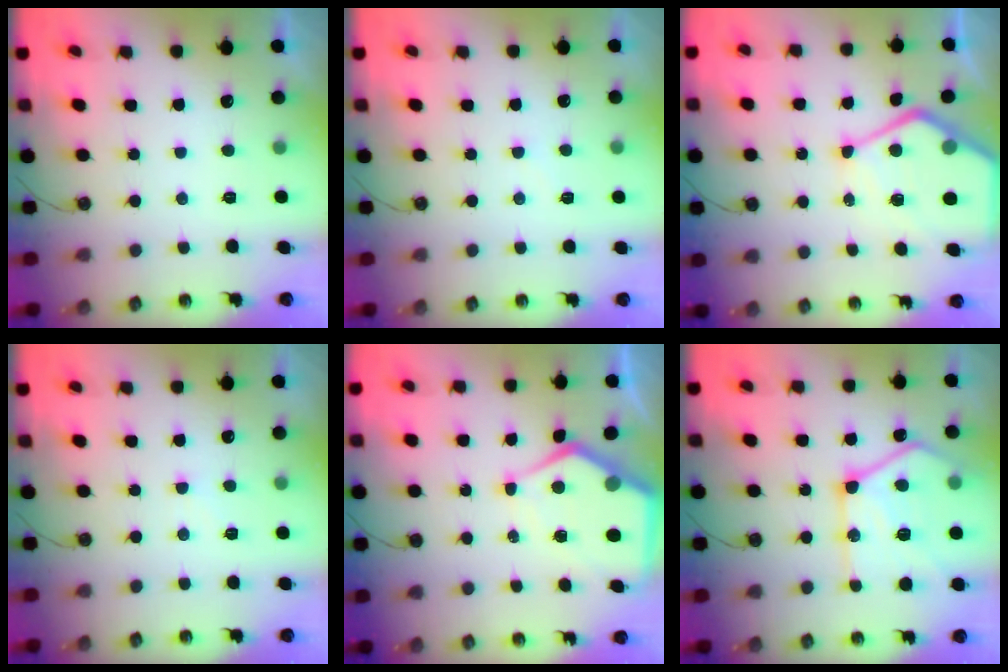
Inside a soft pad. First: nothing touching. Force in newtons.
{"total": 2.9, "press": 2.9, "slide": 0.4}
{"total": 16.4, "press": 16.4, "slide": 1.5}
{"total": 3.1, "press": 3.1, "slide": 0.5}
{"total": 11.6, "press": 11.5, "slide": 1.3}
{"total": 21.9, "press": 21.8, "slide": 2.0}